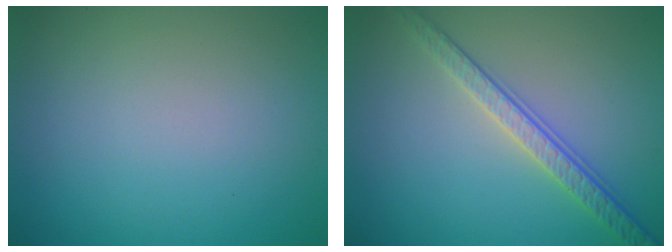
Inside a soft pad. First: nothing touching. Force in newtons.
{"total": 3.4, "press": 3.0, "slide": 1.6}